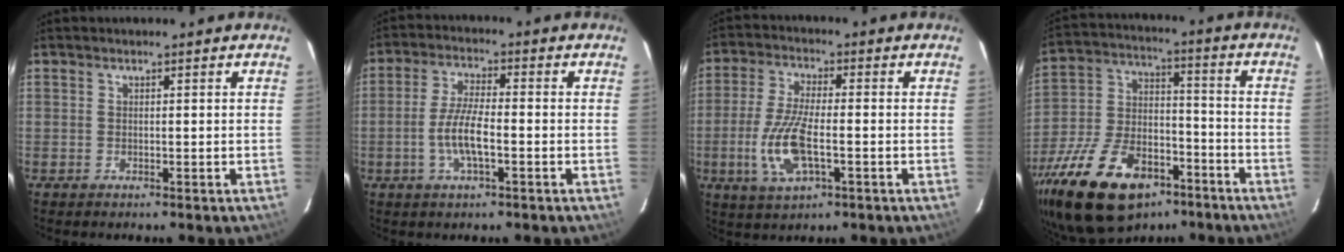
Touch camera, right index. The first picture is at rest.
{"total": 7.1, "force": [-2.1, 1.9, 6.5], "torque": [-0.132, 0.000, -0.043]}
{"total": 10.5, "force": [-2.8, 3.6, 9.4], "torque": [-0.202, -0.007, -0.054]}
{"total": 25.4, "force": [-15.6, 13.5, 14.8], "torque": [-0.310, -0.008, -0.249]}